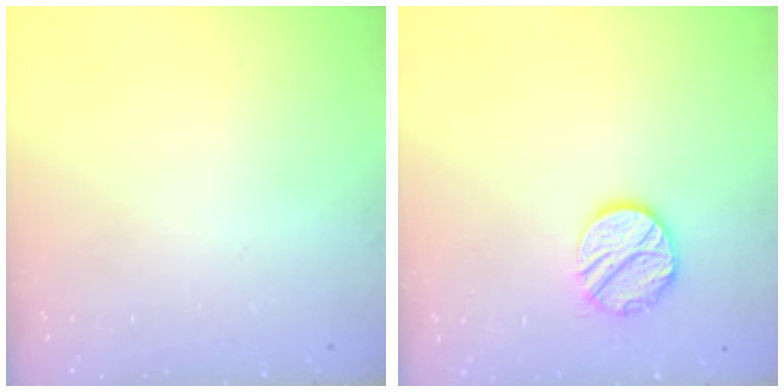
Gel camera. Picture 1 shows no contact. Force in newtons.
{"total": 10.1, "press": 10.1, "slide": 0.5}